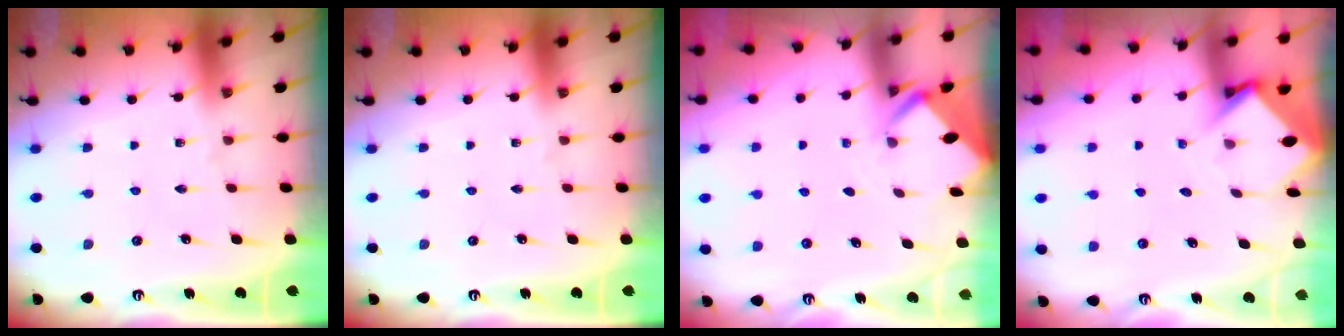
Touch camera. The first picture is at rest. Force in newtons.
{"total": 0.0}
{"total": 2.1, "press": 2.1, "slide": 0.2}
{"total": 3.8, "press": 3.8, "slide": 0.3}